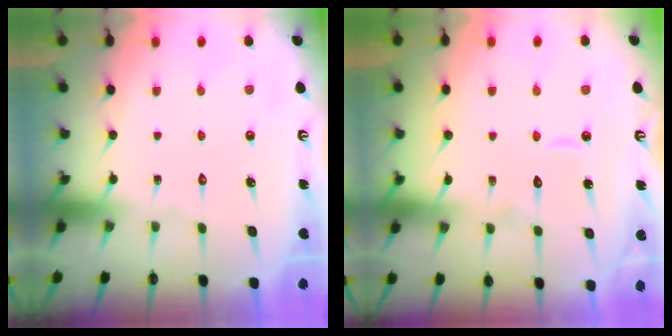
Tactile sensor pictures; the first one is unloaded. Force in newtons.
{"total": 6.0, "press": 6.0, "slide": 0.5}